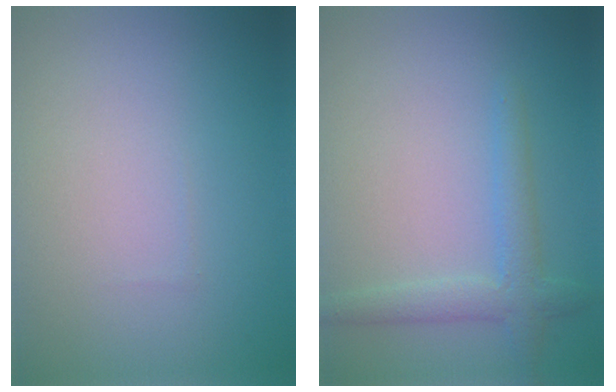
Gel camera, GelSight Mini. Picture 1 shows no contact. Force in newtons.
{"total": 2.7, "press": 2.7, "slide": 0.1}